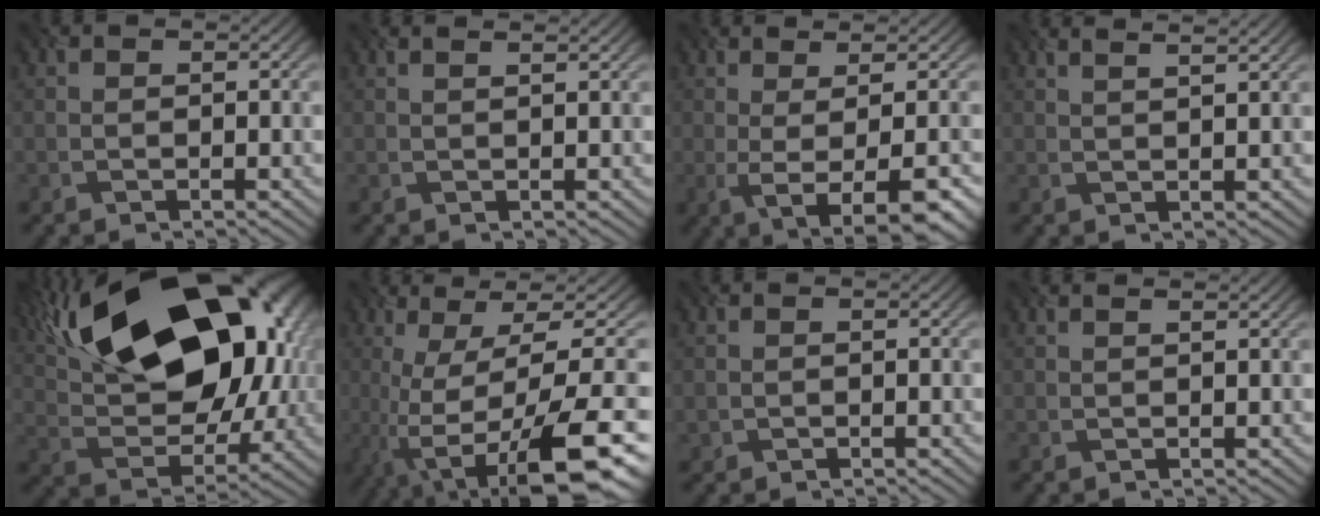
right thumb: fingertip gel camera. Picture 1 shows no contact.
{"total": 1.2, "force": [1.1, 0.1, 0.2], "torque": [0.004, 0.010, -0.001]}
{"total": 7.7, "force": [-1.3, 2.3, 7.2], "torque": [-0.083, 0.019, -0.005]}
{"total": 3.2, "force": [2.7, 0.5, 1.6], "torque": [-0.015, 0.029, 0.024]}
{"total": 21.3, "force": [8.6, 13.0, 14.5], "torque": [-0.259, 0.048, 0.154]}
{"total": 14.4, "force": [-4.0, 3.1, 13.5], "torque": [-0.222, 0.014, -0.052]}
{"total": 0.7, "force": [-0.1, 0.7, -0.2], "torque": [-0.005, 0.004, 0.010]}
{"total": 0.9, "force": [0.9, 0.0, 0.0], "torque": [0.004, 0.008, 0.000]}